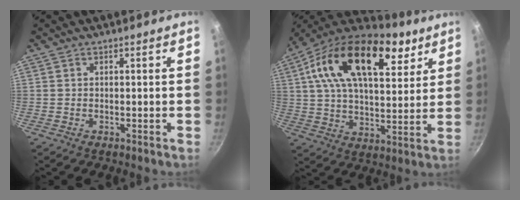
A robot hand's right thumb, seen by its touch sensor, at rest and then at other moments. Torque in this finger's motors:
{"motor_torque": [1.33, 3.68, 0.88, -0.52, 0.48]}